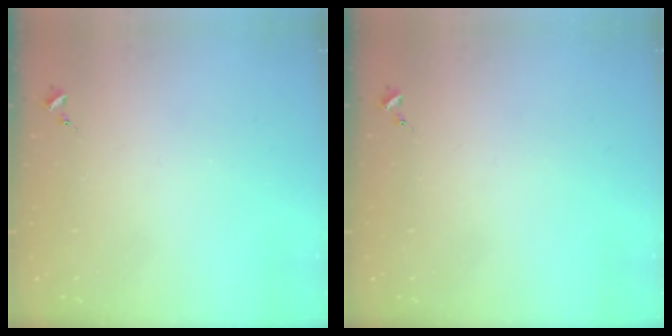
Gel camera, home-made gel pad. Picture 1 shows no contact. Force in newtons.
{"total": 0.0}